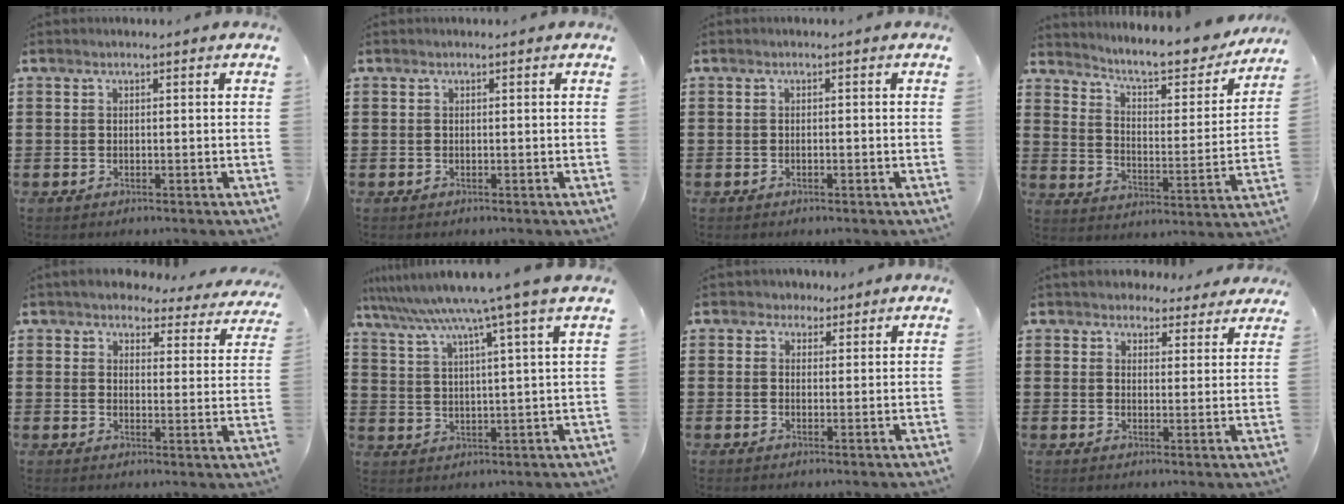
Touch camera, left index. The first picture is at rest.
{"total": 0.0}
{"total": 0.6, "force": [-0.3, 0.2, 0.4], "torque": [-0.010, -0.003, -0.005]}
{"total": 7.7, "force": [7.0, 0.7, 3.2], "torque": [-0.078, -0.051, 0.112]}
{"total": 4.5, "force": [4.3, 1.0, 1.1], "torque": [-0.045, -0.020, 0.073]}
{"total": 7.8, "force": [6.0, -1.4, 4.7], "torque": [-0.114, -0.037, 0.095]}
{"total": 1.9, "force": [1.2, 1.5, 0.1], "torque": [-0.010, 0.008, 0.022]}
{"total": 4.0, "force": [3.7, 1.5, 0.3], "torque": [-0.014, -0.007, 0.068]}